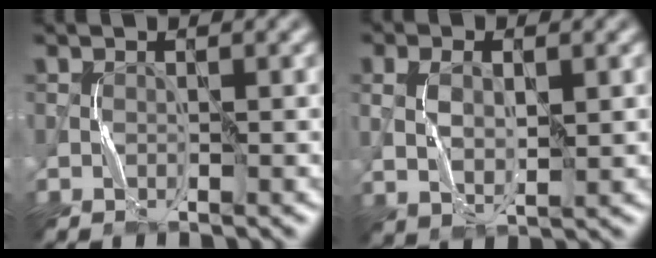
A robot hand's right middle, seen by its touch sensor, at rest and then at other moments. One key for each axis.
{"total": 3.7, "fx": 0.4, "fy": 2.0, "fz": 3.0, "tx": -0.068, "ty": 0.000, "tz": 0.013}